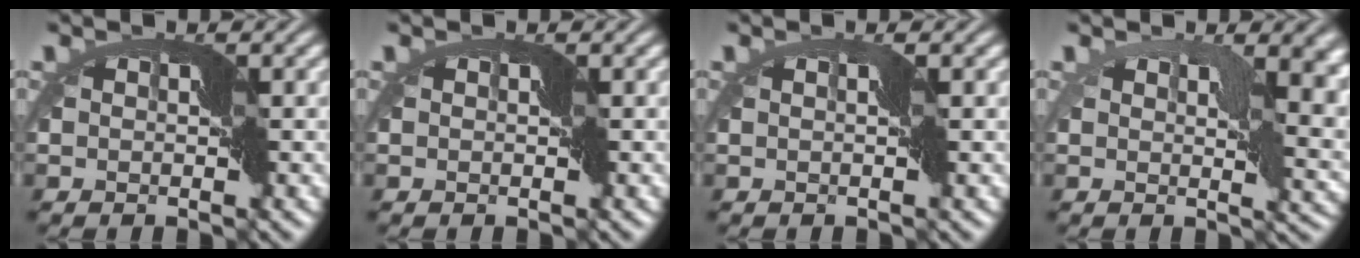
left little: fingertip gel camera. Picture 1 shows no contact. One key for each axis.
{"total": 0.0}
{"total": 0.8, "fx": 0.1, "fy": -0.8, "fz": 0.0, "tx": -0.008, "ty": 0.003, "tz": -0.002}
{"total": 7.9, "fx": 1.8, "fy": 4.2, "fz": 6.5, "tx": -0.078, "ty": -0.010, "tz": 0.030}